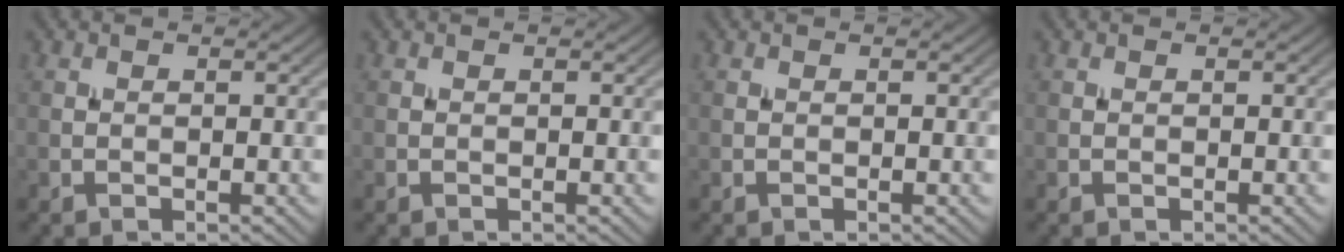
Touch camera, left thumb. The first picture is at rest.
{"total": 0.0}
{"total": 0.0}
{"total": 0.0}